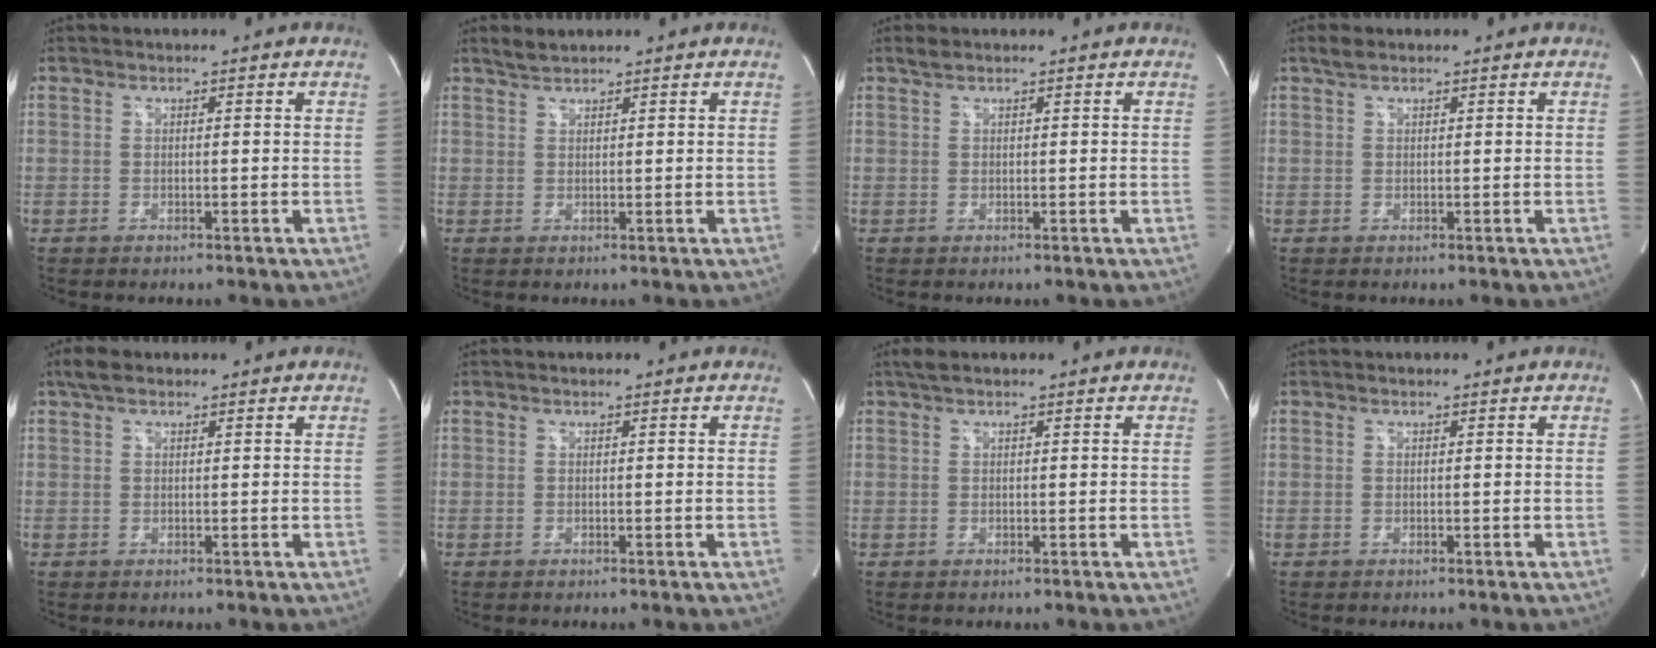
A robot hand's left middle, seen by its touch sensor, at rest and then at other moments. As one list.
[{"total": 1.7, "force": [1.7, 0.2, 0.4], "torque": [-0.016, 0.007, 0.036]}, {"total": 1.0, "force": [0.8, 0.3, 0.5], "torque": [-0.015, 0.009, 0.019]}, {"total": 2.0, "force": [1.4, 0.8, 1.1], "torque": [-0.026, 0.014, 0.027]}, {"total": 2.5, "force": [1.8, 1.1, 1.5], "torque": [-0.033, 0.021, 0.033]}, {"total": 0.0}, {"total": 1.8, "force": [1.4, 0.3, 1.1], "torque": [-0.024, 0.019, 0.025]}, {"total": 0.0}]